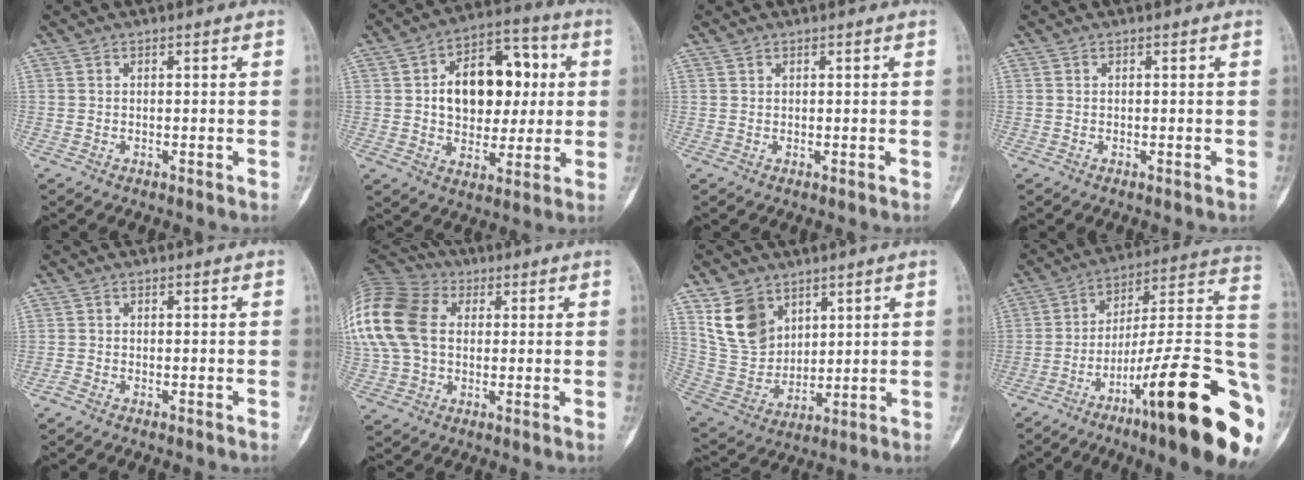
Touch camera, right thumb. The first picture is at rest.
{"total": 16.9, "force": [2.3, 11.4, 12.2], "torque": [-0.137, 0.023, 0.035]}
{"total": 0.5, "force": [0.4, 0.3, 0.1], "torque": [0.000, -0.001, 0.007]}
{"total": 0.0}
{"total": 1.0, "force": [-0.8, 0.3, 0.4], "torque": [-0.013, 0.002, -0.019]}
{"total": 22.9, "force": [4.3, 16.4, 15.4], "torque": [-0.365, 0.046, 0.082]}
{"total": 12.6, "force": [6.6, 8.9, 6.0], "torque": [-0.090, -0.032, 0.148]}
{"total": 29.1, "force": [-11.2, 5.7, 26.2], "torque": [-0.299, 0.062, -0.166]}